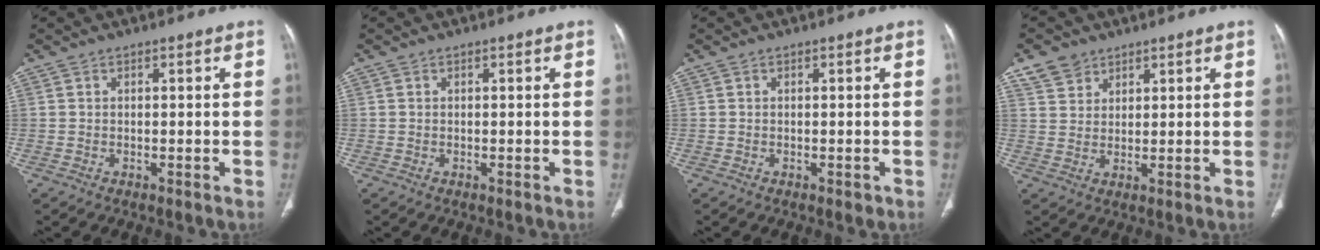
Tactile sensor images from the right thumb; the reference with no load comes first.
{"total": 0.0}
{"total": 0.7, "force": [-0.3, 0.4, 0.5], "torque": [-0.004, 0.000, -0.003]}
{"total": 5.0, "force": [3.5, 3.4, 1.2], "torque": [-0.009, -0.013, 0.071]}